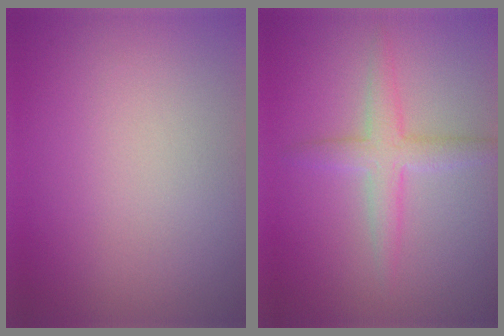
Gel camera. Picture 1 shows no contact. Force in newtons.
{"total": 3.0, "press": 3.0, "slide": 0.1}